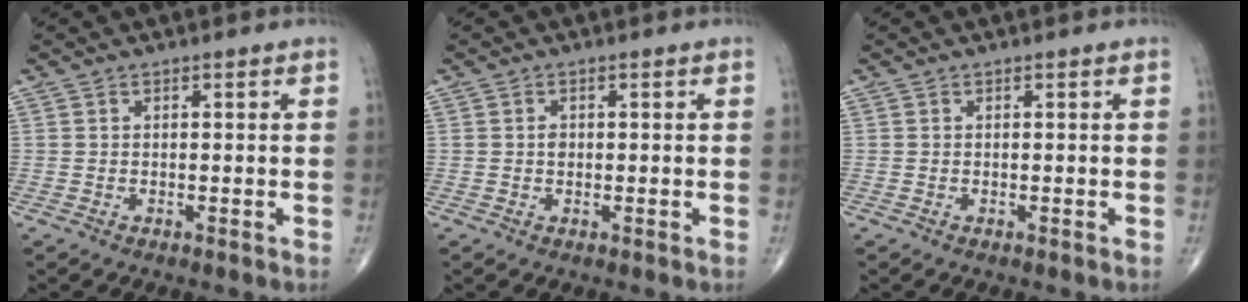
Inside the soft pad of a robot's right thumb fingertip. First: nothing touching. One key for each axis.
{"total": 1.2, "fx": 0.0, "fy": 0.9, "fz": 0.8, "tx": -0.010, "ty": 0.002, "tz": 0.000}
{"total": 0.0}